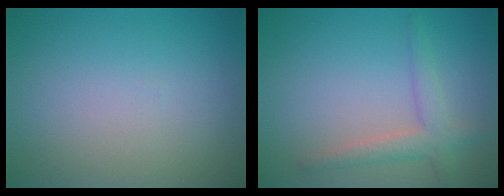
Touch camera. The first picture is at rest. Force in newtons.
{"total": 2.8, "press": 2.8, "slide": 0.1}